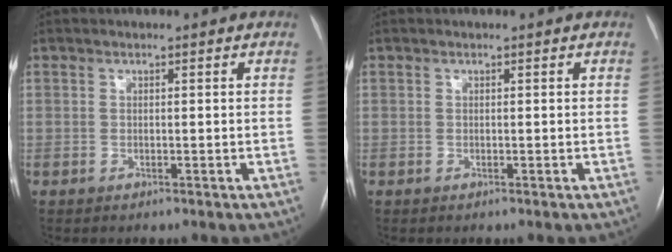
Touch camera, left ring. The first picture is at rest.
{"total": 0.0}